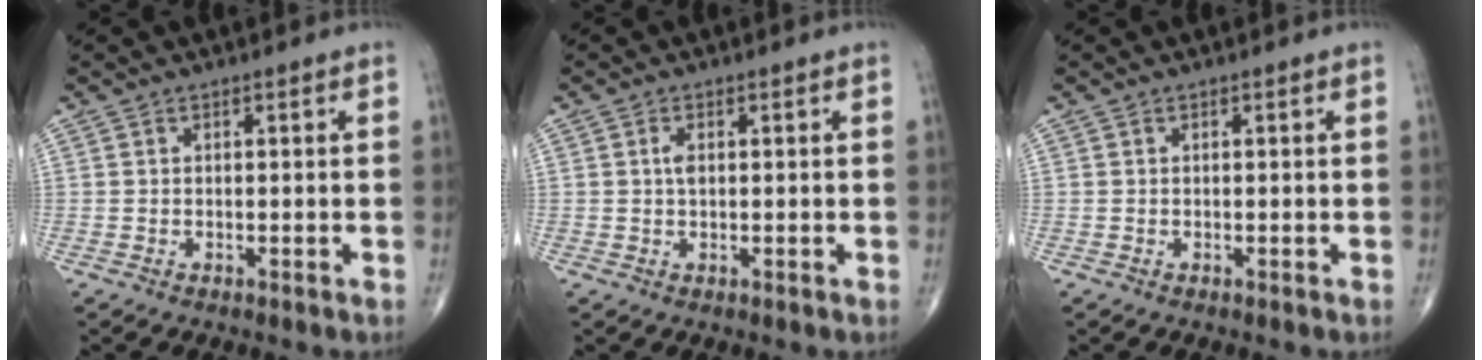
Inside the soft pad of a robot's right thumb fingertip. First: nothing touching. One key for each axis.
{"total": 1.6, "fx": 0.2, "fy": 0.8, "fz": 1.4, "tx": -0.025, "ty": 0.002, "tz": 0.003}
{"total": 0.0}